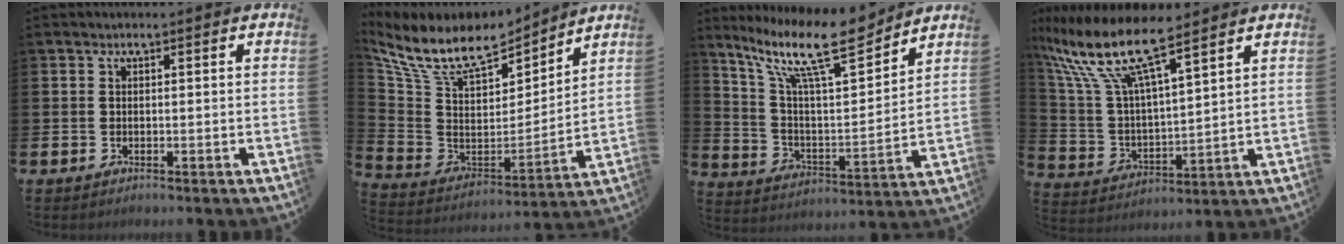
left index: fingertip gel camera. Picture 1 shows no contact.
{"total": 10.7, "force": [9.0, 3.9, 4.1], "torque": [-0.127, -0.051, 0.162]}
{"total": 14.1, "force": [10.8, 3.2, 8.5], "torque": [-0.184, -0.054, 0.187]}
{"total": 11.3, "force": [9.4, 2.0, 5.9], "torque": [-0.155, -0.051, 0.159]}